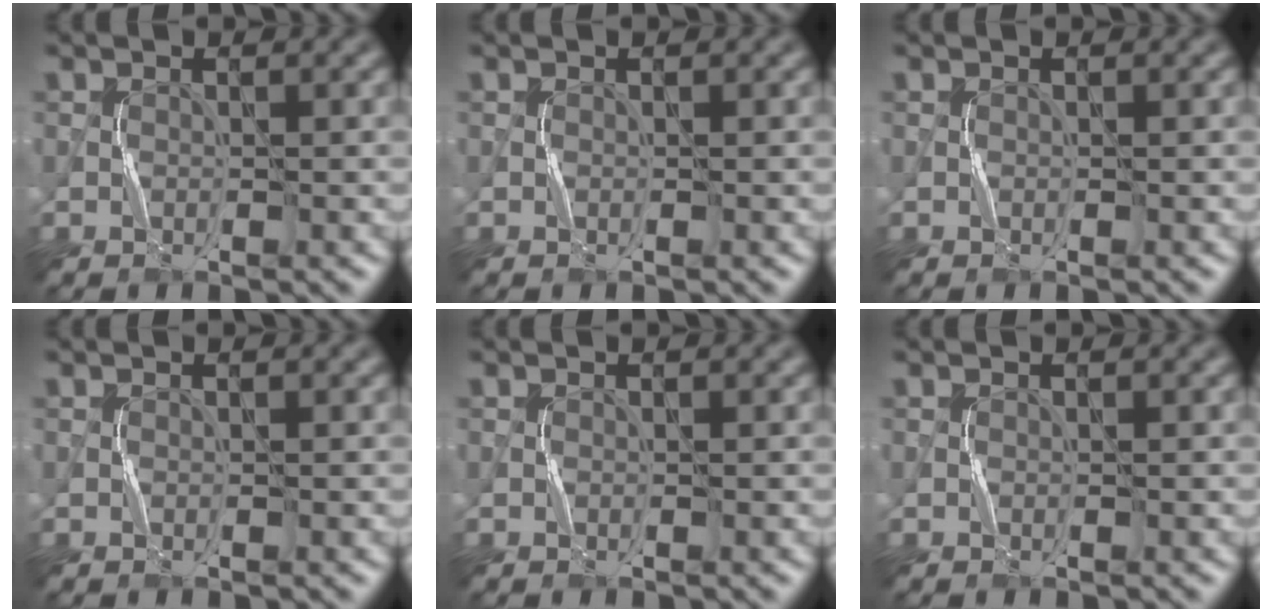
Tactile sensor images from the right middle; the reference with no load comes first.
{"total": 0.0}
{"total": 0.0}
{"total": 0.0}
{"total": 0.0}
{"total": 0.0}